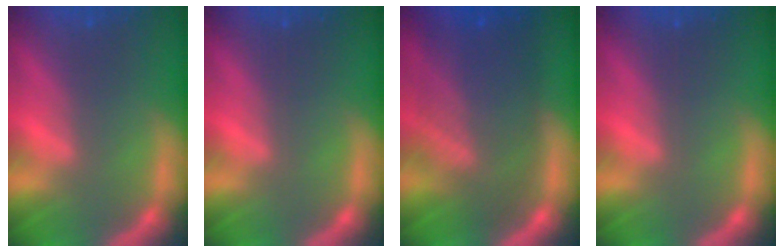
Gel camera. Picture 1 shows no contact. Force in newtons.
{"total": 0.0}
{"total": 9.5}
{"total": 0.0}